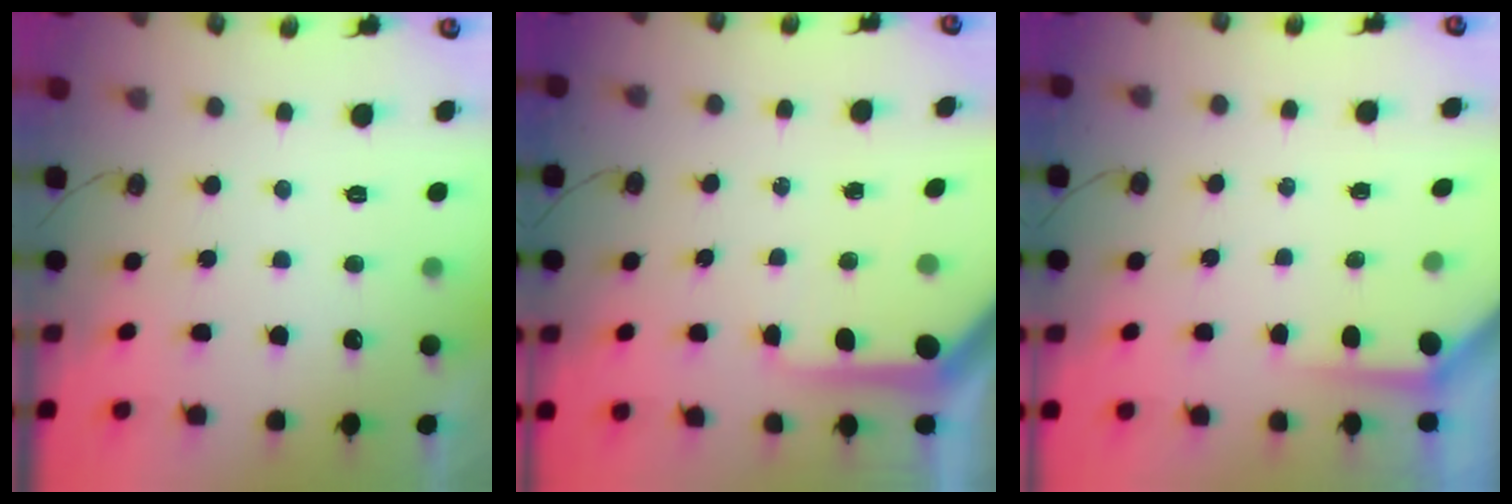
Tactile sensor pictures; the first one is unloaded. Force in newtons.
{"total": 7.5, "press": 7.4, "slide": 0.9}
{"total": 3.5, "press": 3.5, "slide": 0.2}